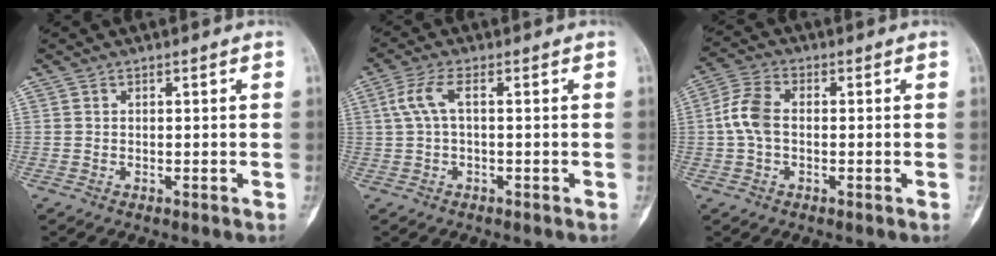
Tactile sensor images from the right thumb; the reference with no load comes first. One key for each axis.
{"total": 4.4, "fx": 0.6, "fy": 1.4, "fz": 4.1, "tx": -0.106, "ty": 0.018, "tz": 0.011}
{"total": 6.5, "fx": -0.2, "fy": 4.0, "fz": 5.1, "tx": -0.114, "ty": 0.018, "tz": -0.011}